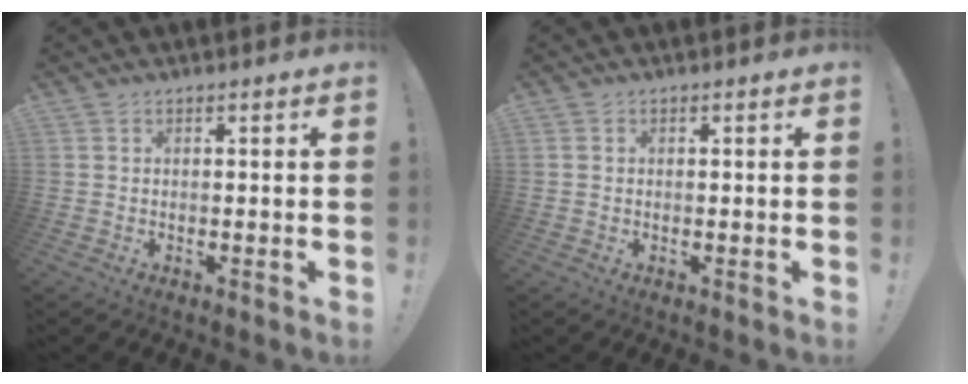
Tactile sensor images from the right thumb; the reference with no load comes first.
{"total": 0.7, "force": [0.0, 0.7, 0.1], "torque": [-0.003, 0.004, 0.001]}